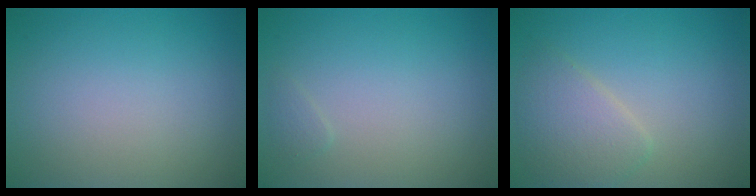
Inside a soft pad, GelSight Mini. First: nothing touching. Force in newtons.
{"total": 0.6, "press": 0.6, "slide": 0.0}
{"total": 3.2, "press": 3.2, "slide": 0.1}